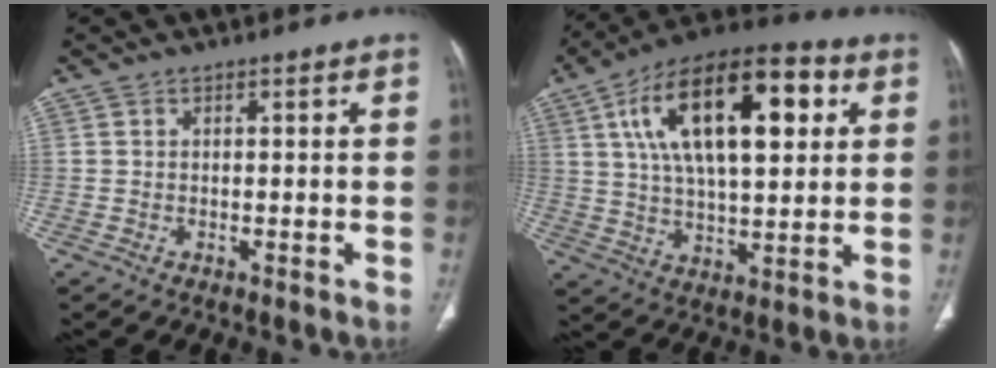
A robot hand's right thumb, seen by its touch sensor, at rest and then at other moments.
{"total": 23.9, "force": [7.2, 10.9, 20.0], "torque": [-0.323, 0.011, 0.113]}